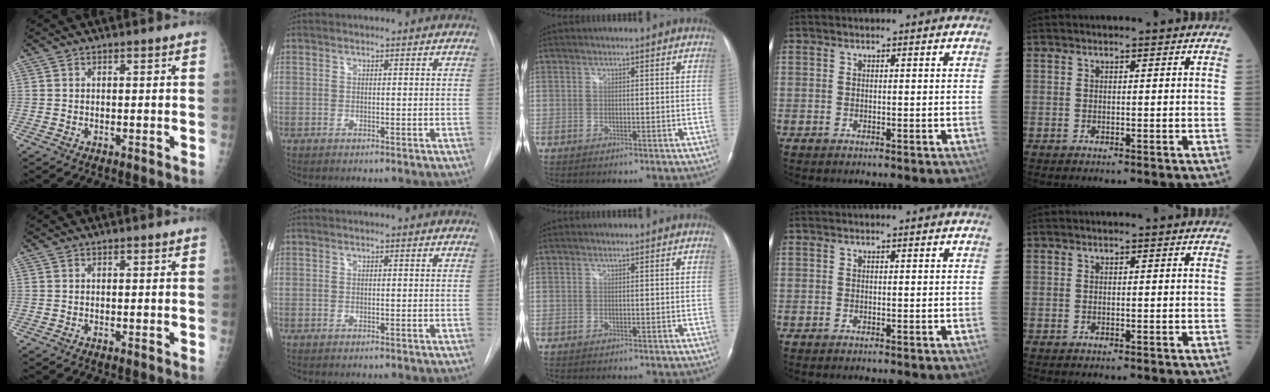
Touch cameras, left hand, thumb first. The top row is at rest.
{}